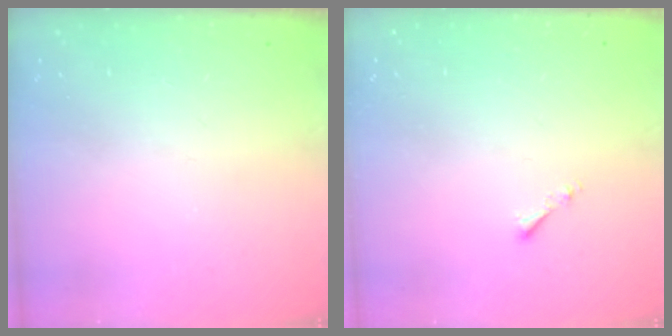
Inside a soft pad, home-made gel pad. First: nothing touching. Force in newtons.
{"total": 0.8, "press": 0.7, "slide": 0.3}